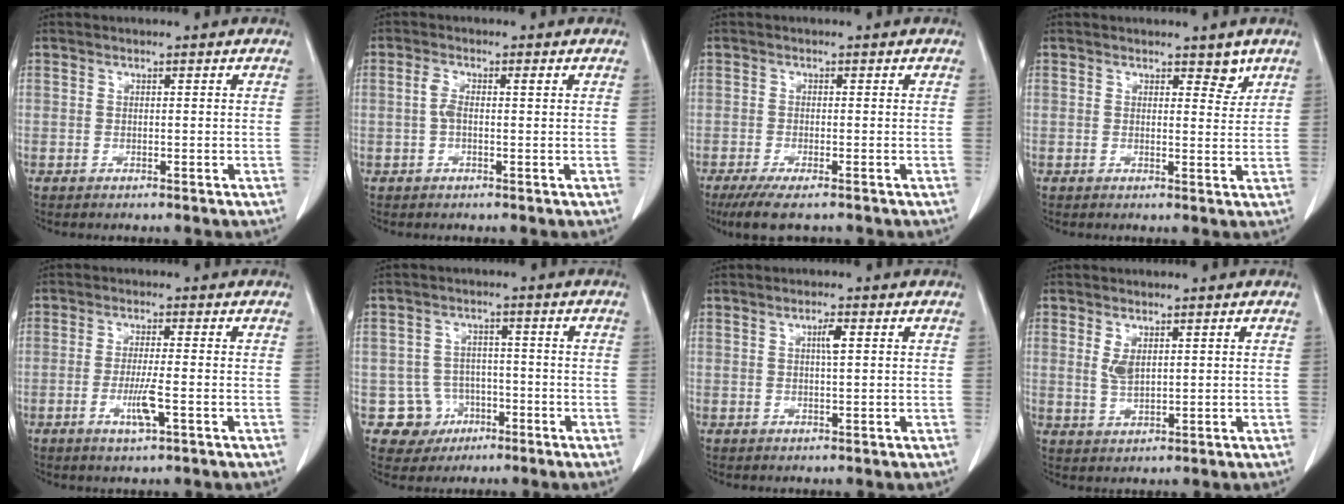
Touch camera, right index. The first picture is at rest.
{"total": 3.1, "force": [0.5, 1.1, 2.9], "torque": [-0.066, 0.015, 0.010]}
{"total": 5.6, "force": [-3.9, 1.4, 3.8], "torque": [-0.067, -0.015, -0.061]}
{"total": 3.1, "force": [2.3, 1.4, 1.5], "torque": [-0.012, -0.011, 0.031]}
{"total": 4.6, "force": [-1.5, 0.2, 4.4], "torque": [-0.088, -0.010, -0.027]}
{"total": 6.2, "force": [-1.9, 5.9, 0.2], "torque": [0.002, 0.013, -0.024]}
{"total": 2.3, "force": [0.9, 0.3, 2.1], "torque": [-0.038, -0.001, 0.014]}
{"total": 3.4, "force": [1.2, 1.5, 2.8], "torque": [-0.060, -0.002, 0.031]}